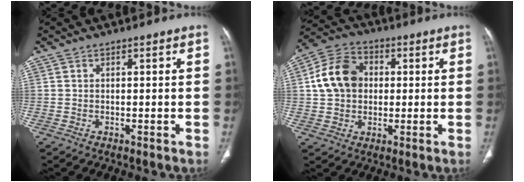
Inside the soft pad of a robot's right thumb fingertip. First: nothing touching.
{"total": 11.2, "force": [1.2, 8.9, 6.8], "torque": [-0.107, 0.019, 0.013]}